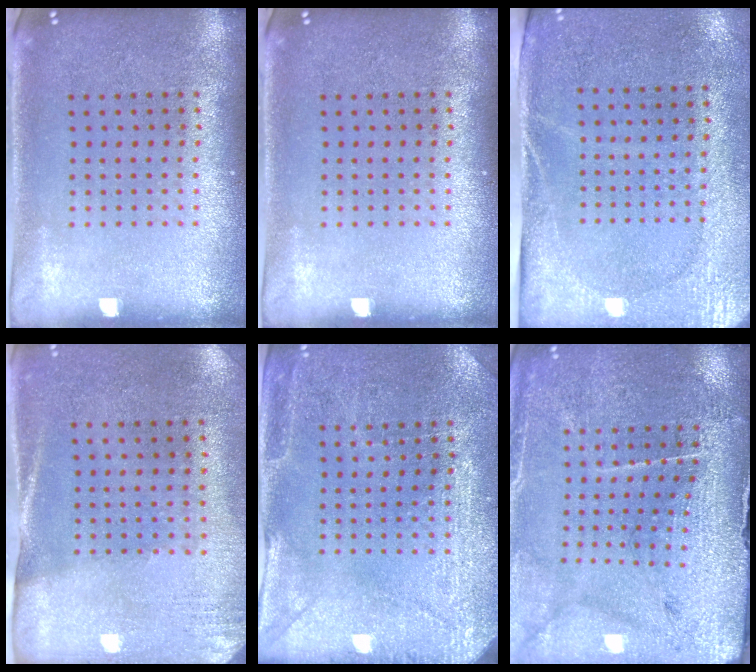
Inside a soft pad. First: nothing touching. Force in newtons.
{"total": 0.0}
{"total": 2.7, "press": 2.3, "slide": 1.4}
{"total": 2.6, "press": 2.3, "slide": 1.3}
{"total": 2.9, "press": 2.8, "slide": 0.6}
{"total": 3.3, "press": 3.3, "slide": 0.1}